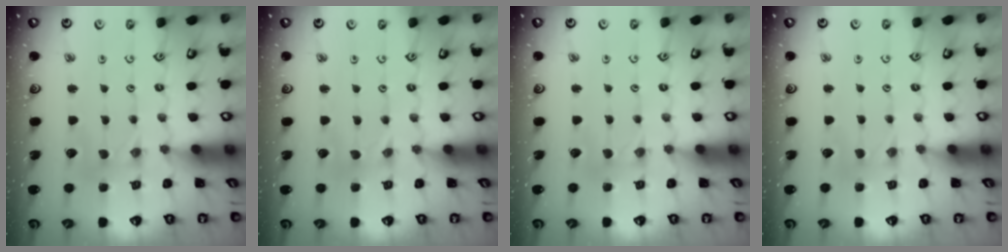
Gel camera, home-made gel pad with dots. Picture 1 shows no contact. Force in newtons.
{"total": 0.0}
{"total": 2.3, "press": 2.3, "slide": 0.3}
{"total": 1.4, "press": 1.4, "slide": 0.2}